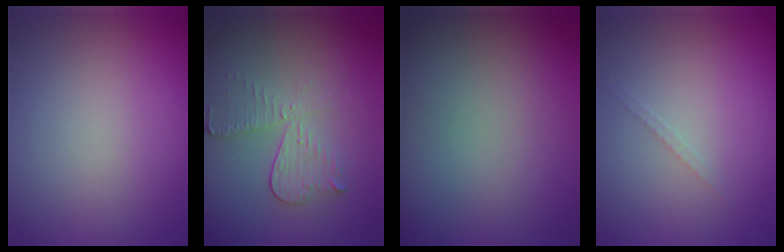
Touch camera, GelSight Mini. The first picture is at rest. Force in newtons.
{"total": 3.0, "press": 2.7, "slide": 1.4}
{"total": 0.0}
{"total": 0.8, "press": 0.8, "slide": 0.0}